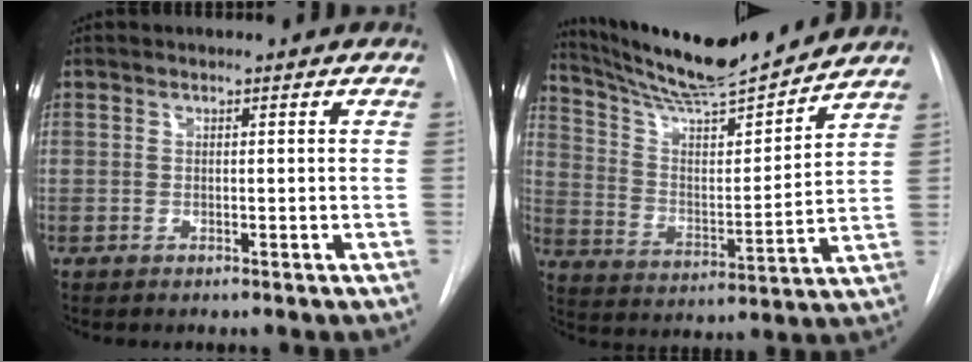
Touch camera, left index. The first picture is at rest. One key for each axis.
{"total": 15.0, "fx": 14.1, "fy": 0.6, "fz": 5.3, "tx": -0.099, "ty": -0.011, "tz": 0.241}